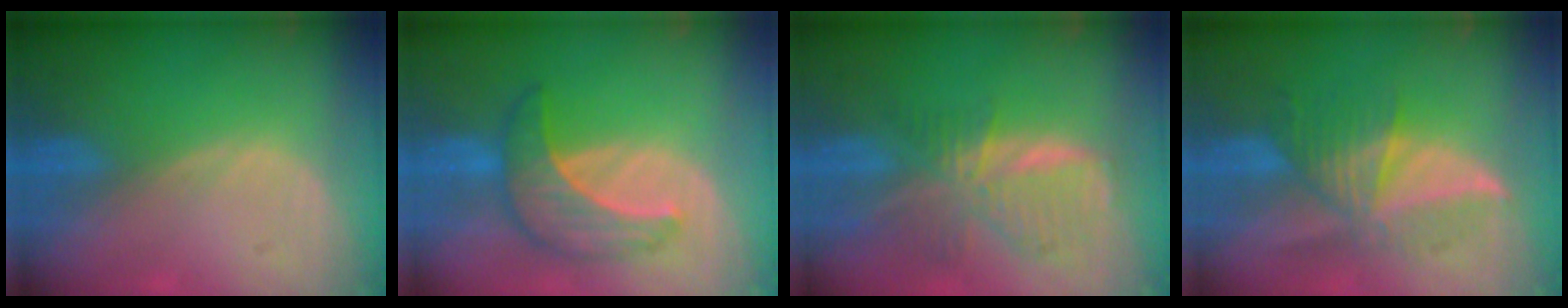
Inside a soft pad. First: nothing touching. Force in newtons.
{"total": 7.4, "press": 7.4, "slide": 0.2}
{"total": 8.8, "press": 7.7, "slide": 4.4}
{"total": 7.3, "press": 7.2, "slide": 1.2}